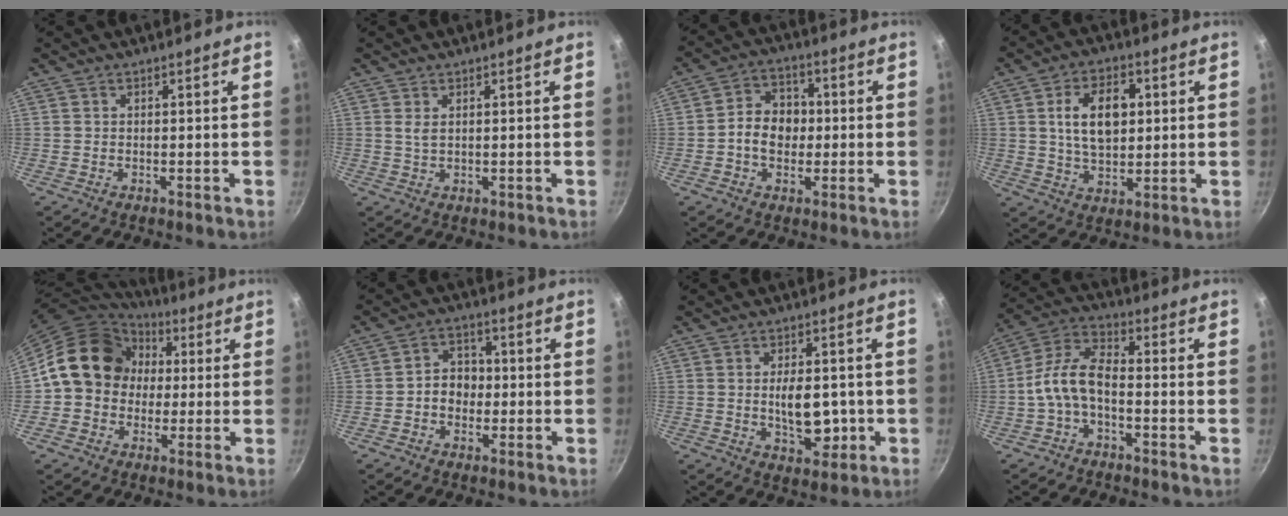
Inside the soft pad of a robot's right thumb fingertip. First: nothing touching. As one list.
[{"total": 1.6, "force": [0.6, 0.7, 1.4], "torque": [-0.027, -0.005, 0.014]}, {"total": 8.3, "force": [-0.7, 6.6, 4.9], "torque": [-0.050, 0.018, -0.023]}, {"total": 11.5, "force": [2.2, 7.2, 8.7], "torque": [-0.125, -0.001, 0.037]}, {"total": 16.1, "force": [1.9, 13.7, 8.3], "torque": [-0.102, 0.033, 0.016]}, {"total": 5.7, "force": [-0.9, 4.8, 3.1], "torque": [-0.013, 0.019, -0.021]}, {"total": 9.1, "force": [-0.8, 5.1, 7.5], "torque": [-0.083, -0.005, -0.006]}, {"total": 9.9, "force": [-2.6, 6.6, 6.9], "torque": [-0.112, 0.048, -0.068]}]